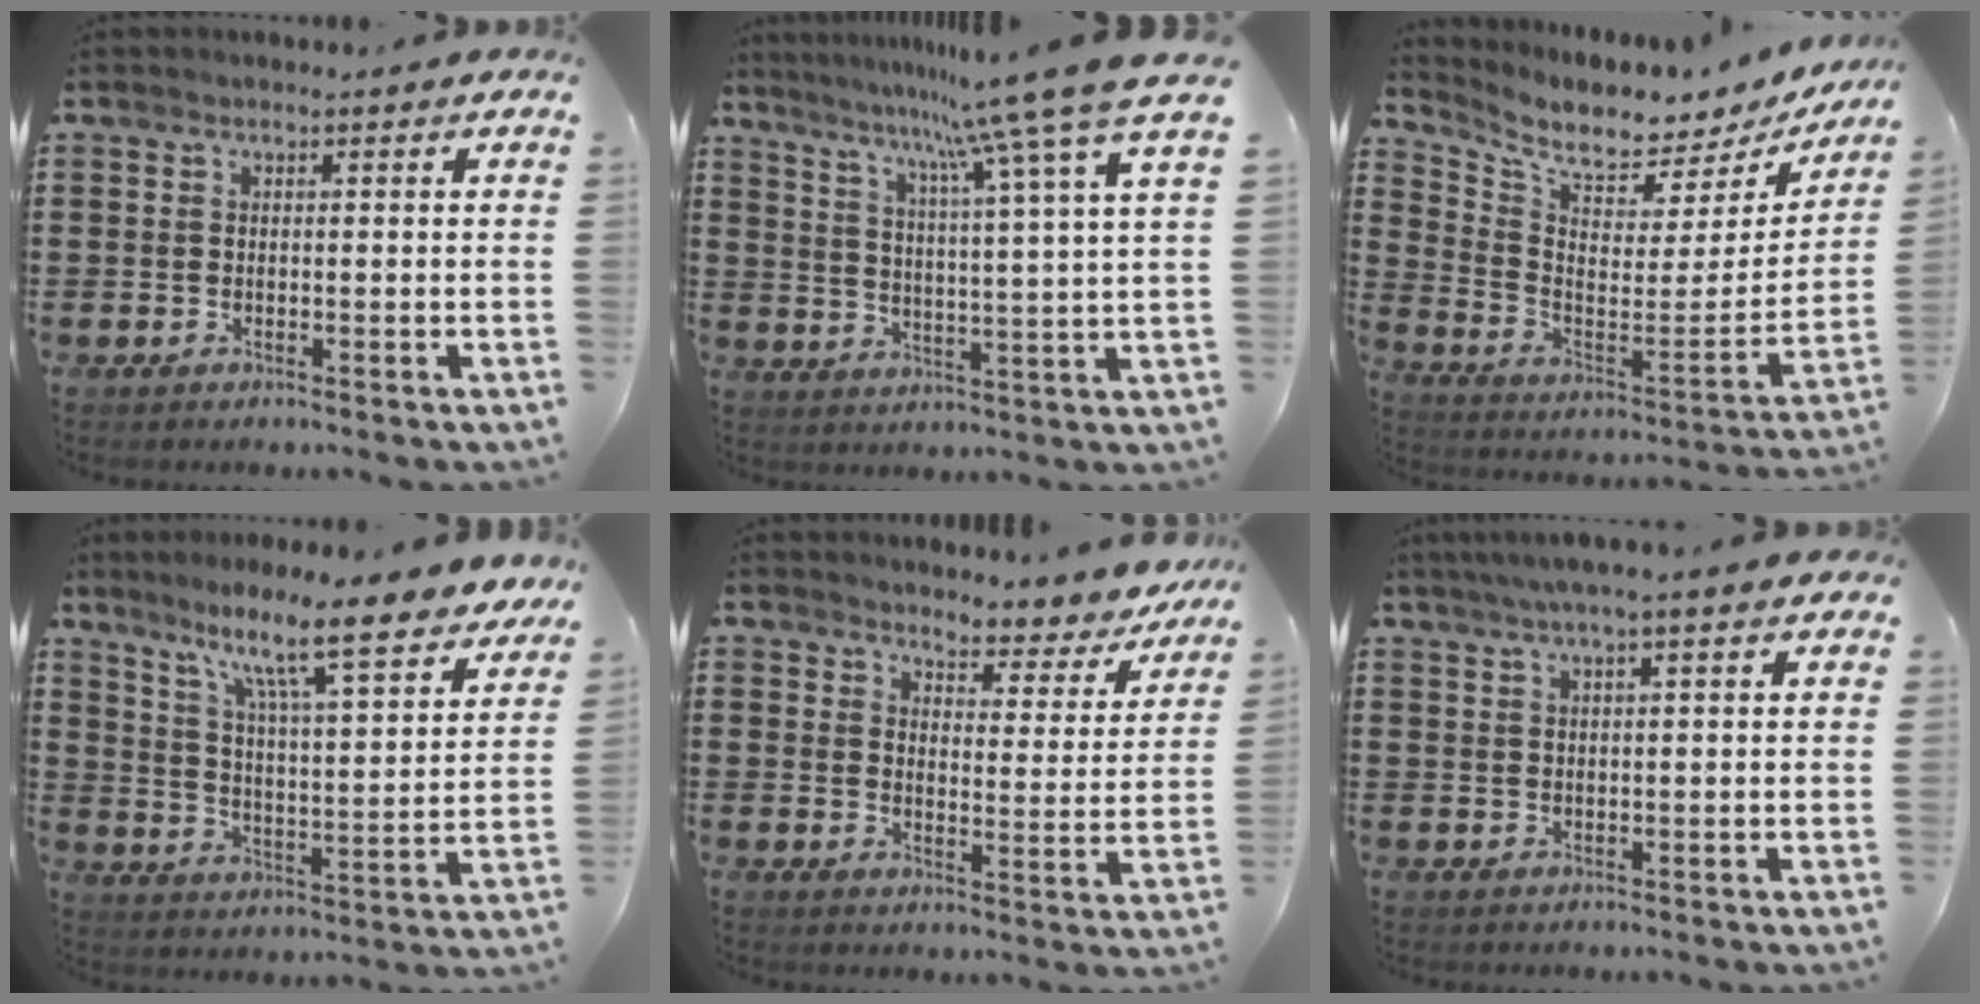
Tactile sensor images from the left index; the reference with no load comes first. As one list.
[{"total": 10.9, "force": [9.3, -1.6, 5.4], "torque": [-0.128, -0.063, 0.147]}, {"total": 6.4, "force": [5.9, 1.0, 2.2], "torque": [-0.070, -0.064, 0.096]}, {"total": 11.2, "force": [8.9, 1.0, 6.8], "torque": [-0.139, -0.061, 0.141]}, {"total": 4.6, "force": [4.5, 0.4, 0.8], "torque": [-0.025, -0.039, 0.073]}, {"total": 3.5, "force": [2.6, -0.1, 2.4], "torque": [-0.054, 0.004, 0.046]}]